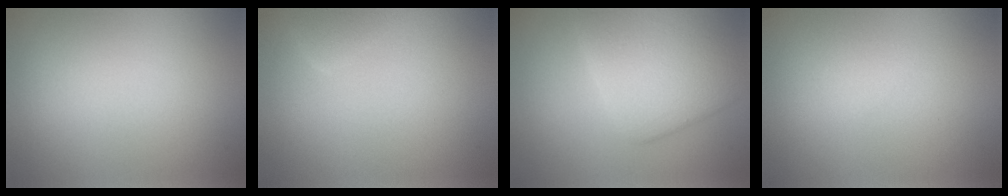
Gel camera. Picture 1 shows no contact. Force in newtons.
{"total": 2.8, "press": 2.8, "slide": 0.2}
{"total": 6.5, "press": 6.5, "slide": 0.3}
{"total": 0.6, "press": 0.6, "slide": 0.1}